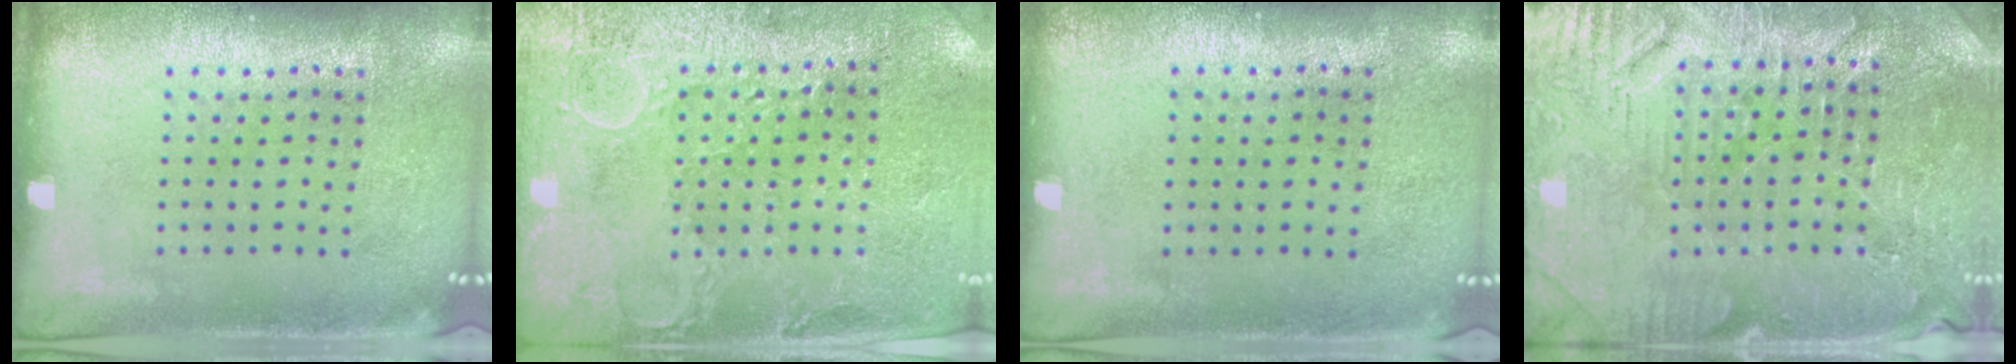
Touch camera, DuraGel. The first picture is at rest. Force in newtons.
{"total": 2.8, "press": 2.7, "slide": 0.7}
{"total": 0.0}
{"total": 3.8, "press": 3.7, "slide": 0.7}